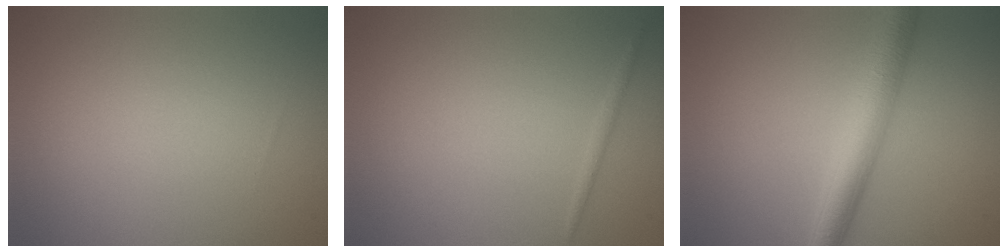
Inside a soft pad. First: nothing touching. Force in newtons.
{"total": 0.6, "press": 0.6, "slide": 0.1}
{"total": 4.8, "press": 4.8, "slide": 0.2}